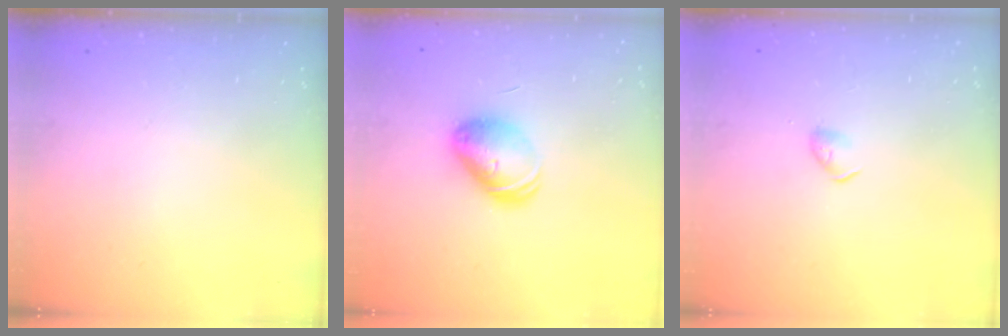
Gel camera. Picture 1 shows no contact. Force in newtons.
{"total": 8.5, "press": 8.4, "slide": 1.0}
{"total": 3.0, "press": 2.9, "slide": 0.6}